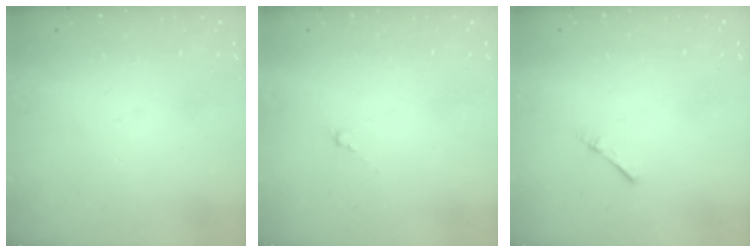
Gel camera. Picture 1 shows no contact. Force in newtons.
{"total": 0.0}
{"total": 1.7, "press": 1.7, "slide": 0.3}